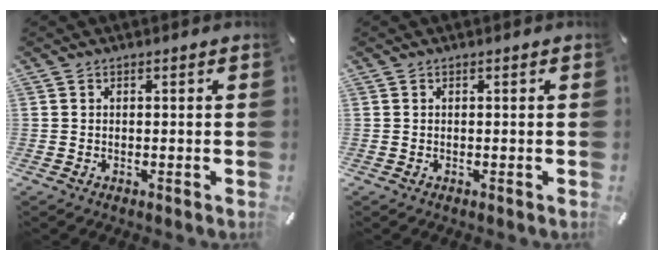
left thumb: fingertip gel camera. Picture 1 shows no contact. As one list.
[{"total": 0.0}]